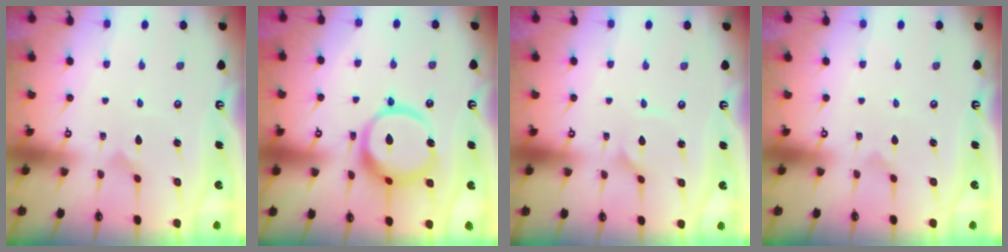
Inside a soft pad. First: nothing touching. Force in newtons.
{"total": 16.9, "press": 16.8, "slide": 1.8}
{"total": 1.1, "press": 1.1, "slide": 0.1}
{"total": 0.0}